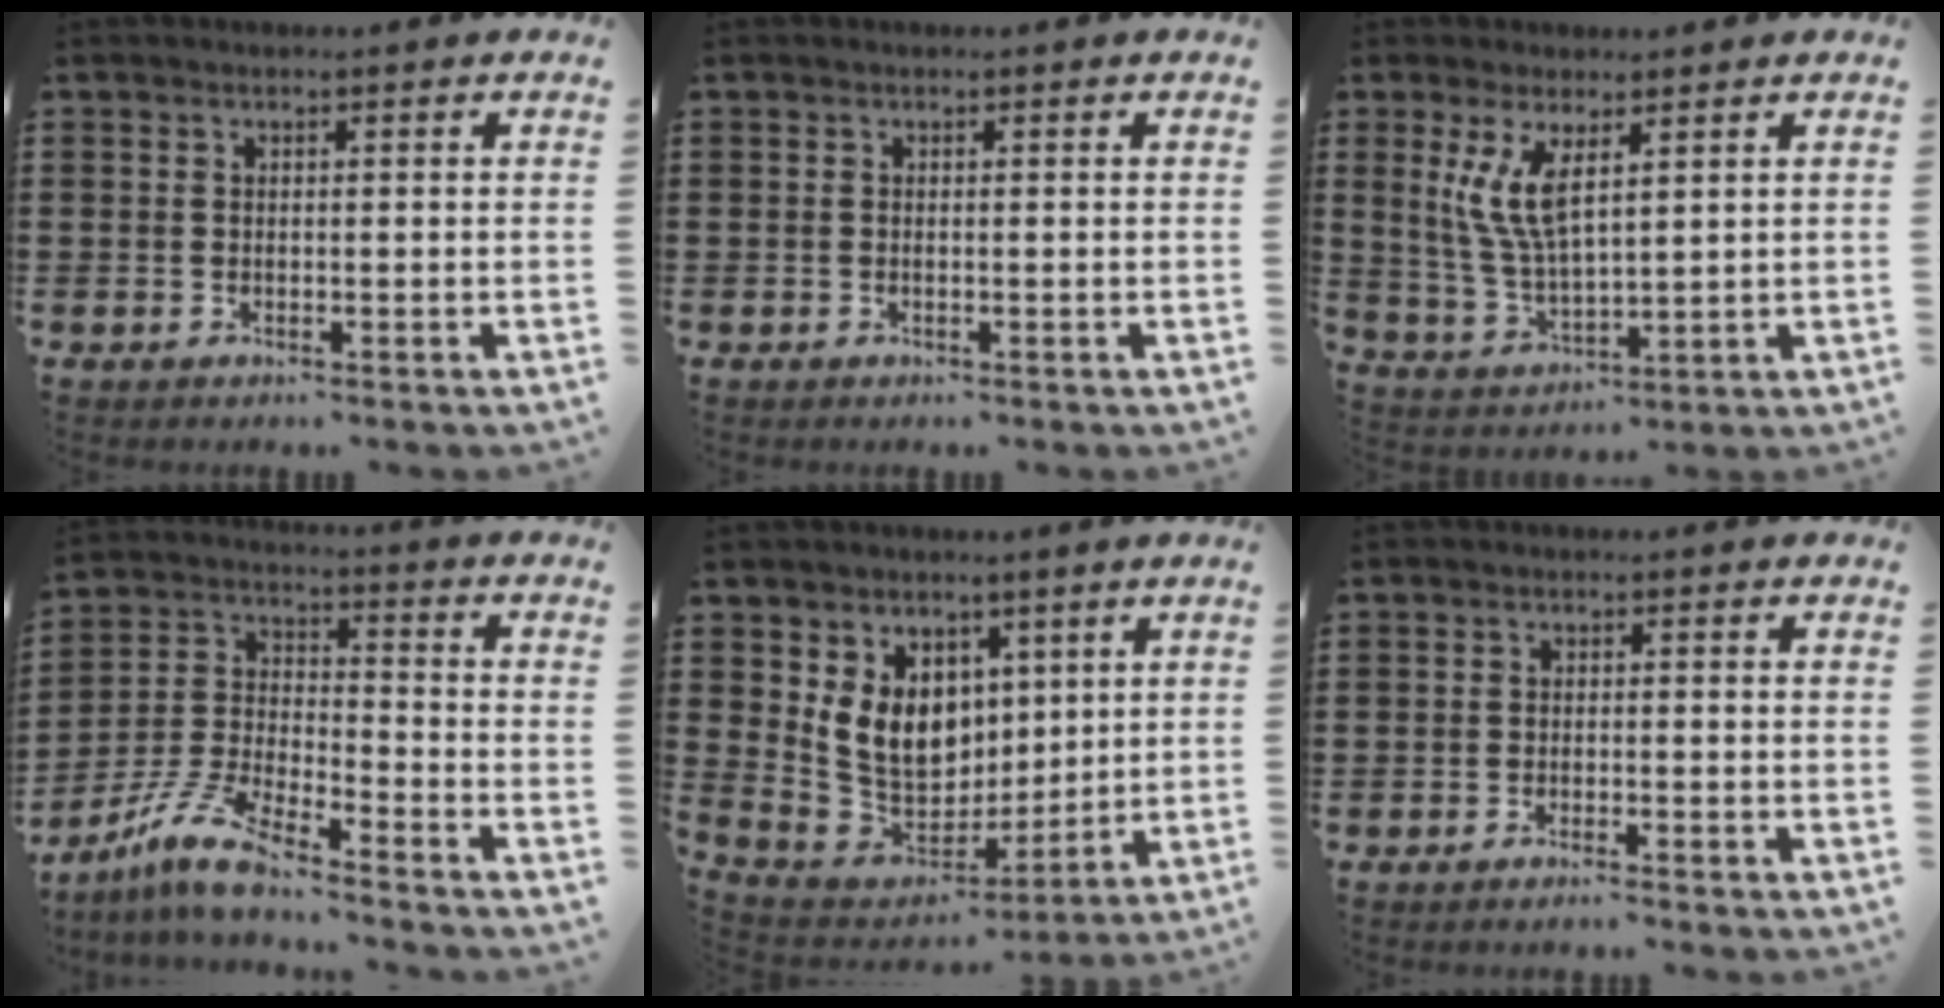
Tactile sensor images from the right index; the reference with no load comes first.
{"total": 0.0}
{"total": 7.5, "force": [2.9, 2.8, 6.4], "torque": [-0.144, -0.004, 0.049]}
{"total": 8.8, "force": [-7.6, 0.9, 4.4], "torque": [-0.115, -0.003, -0.155]}
{"total": 10.0, "force": [3.1, 8.3, 4.6], "torque": [-0.117, -0.007, 0.065]}
{"total": 1.1, "force": [-1.1, -0.1, 0.3], "torque": [-0.007, 0.001, -0.021]}